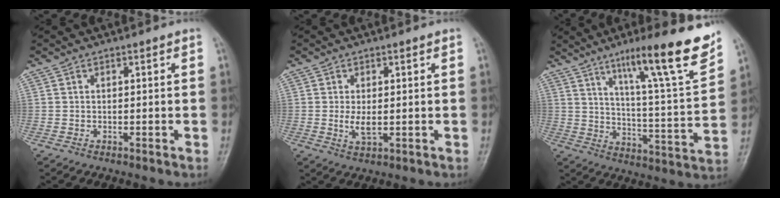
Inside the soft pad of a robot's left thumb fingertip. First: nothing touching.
{"total": 3.3, "force": [0.0, 1.5, 2.9], "torque": [-0.057, -0.008, 0.005]}
{"total": 19.0, "force": [12.4, 1.4, 14.2], "torque": [-0.192, -0.065, 0.191]}